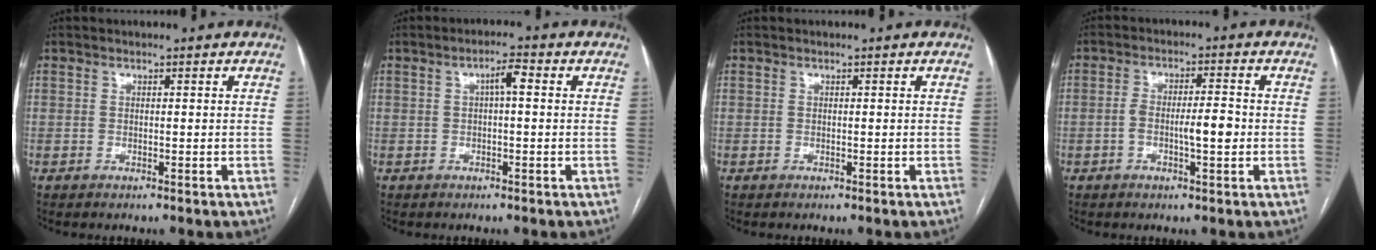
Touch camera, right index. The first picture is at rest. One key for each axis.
{"total": 2.9, "fx": 0.4, "fy": 0.6, "fz": 2.8, "tx": -0.047, "ty": 0.008, "tz": 0.007}
{"total": 0.0}
{"total": 5.2, "fx": -1.1, "fy": 1.0, "fz": 5.0, "tx": -0.091, "ty": 0.011, "tz": -0.015}